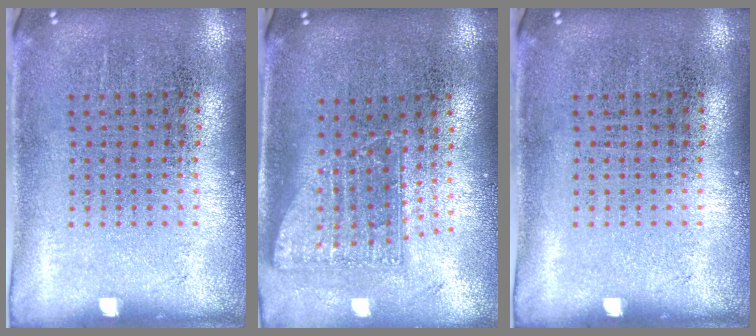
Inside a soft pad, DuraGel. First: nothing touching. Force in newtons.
{"total": 1.8, "press": 1.3, "slide": 1.2}
{"total": 0.0}